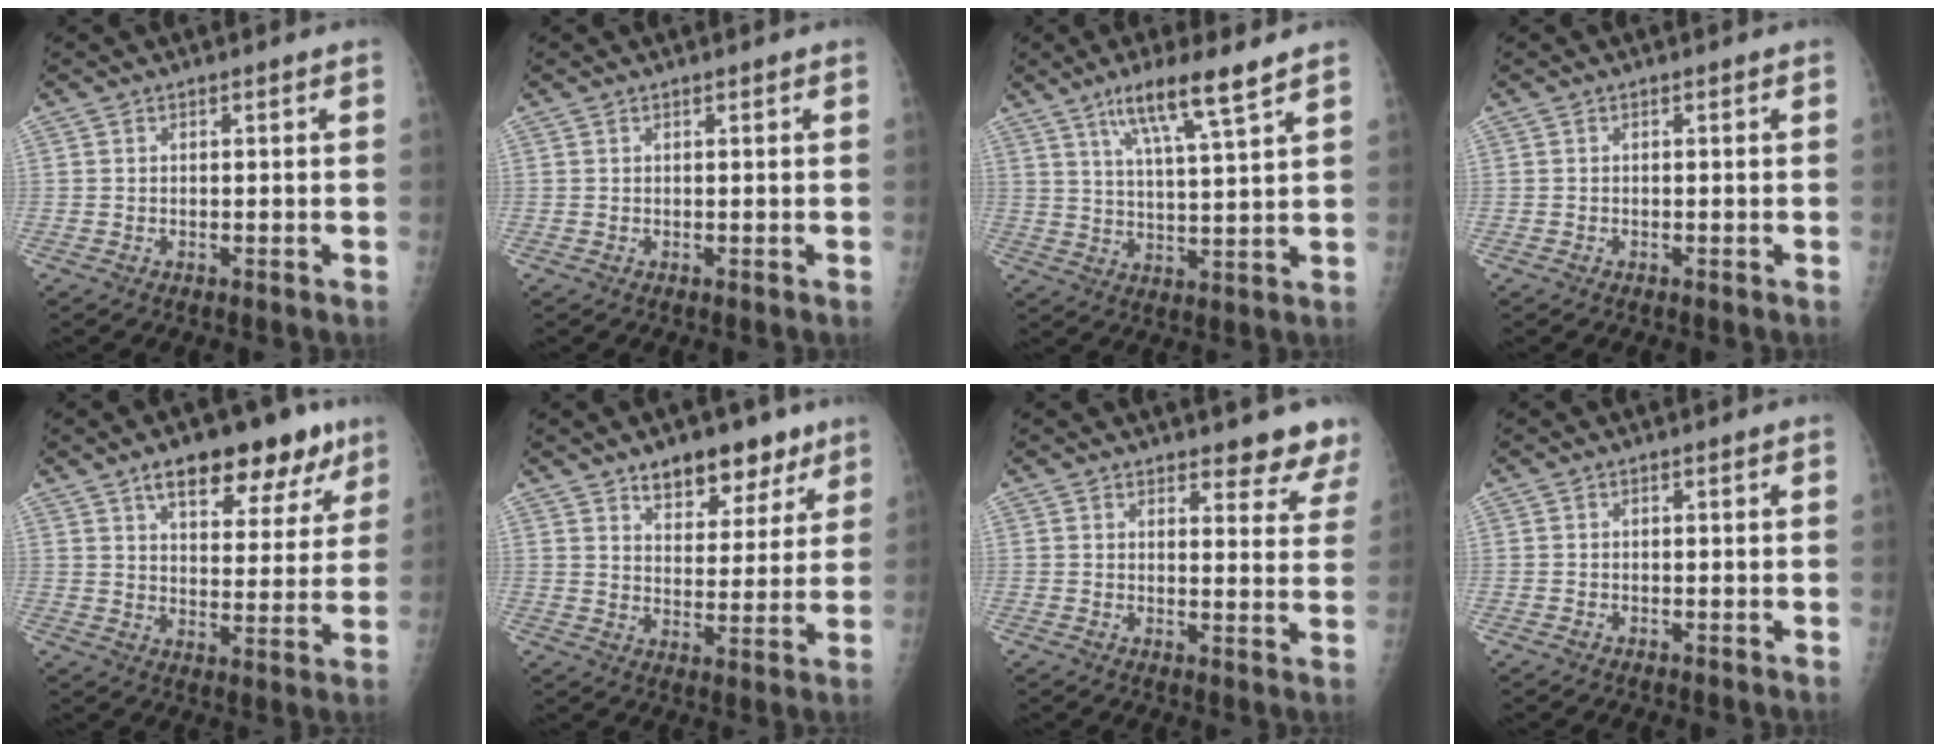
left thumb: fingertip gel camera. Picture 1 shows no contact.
{"total": 0.0}
{"total": 10.3, "force": [6.6, 0.8, 7.8], "torque": [-0.136, -0.028, 0.118]}
{"total": 0.0}
{"total": 16.0, "force": [9.9, 7.4, 10.1], "torque": [-0.092, -0.028, 0.142]}
{"total": 11.2, "force": [7.6, 5.9, 5.6], "torque": [-0.039, -0.042, 0.116]}
{"total": 8.0, "force": [7.2, 2.5, 2.4], "torque": [0.013, -0.043, 0.064]}
{"total": 0.0}